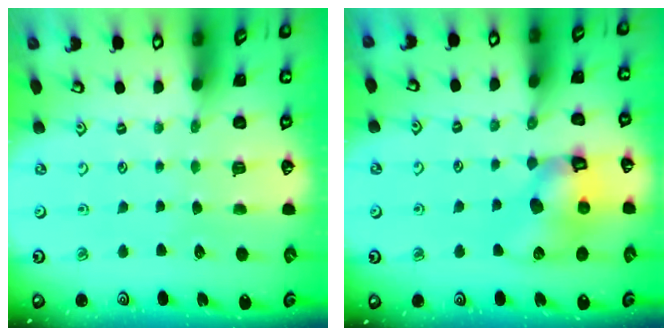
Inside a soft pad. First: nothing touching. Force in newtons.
{"total": 11.6, "press": 11.5, "slide": 1.7}